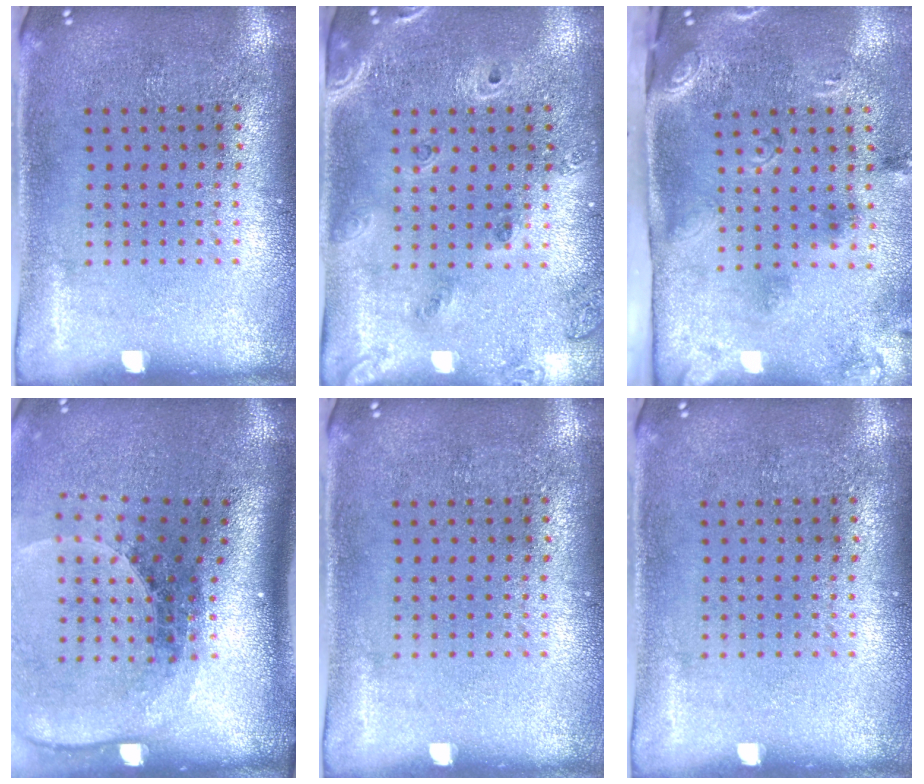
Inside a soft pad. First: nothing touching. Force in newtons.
{"total": 1.5, "press": 1.4, "slide": 0.6}
{"total": 2.9, "press": 1.8, "slide": 2.2}
{"total": 2.6, "press": 1.9, "slide": 1.8}
{"total": 0.0}
{"total": 0.0}